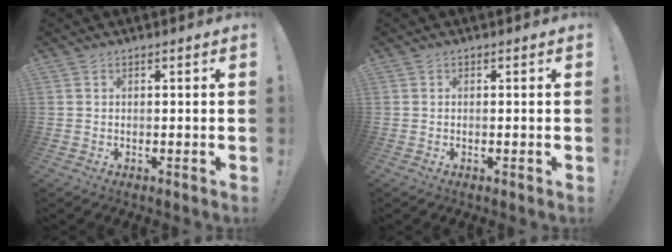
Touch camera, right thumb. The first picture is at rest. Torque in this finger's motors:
{"motor_torque": [-0.05, -0.08, 0.31, -0.06, 0.14]}